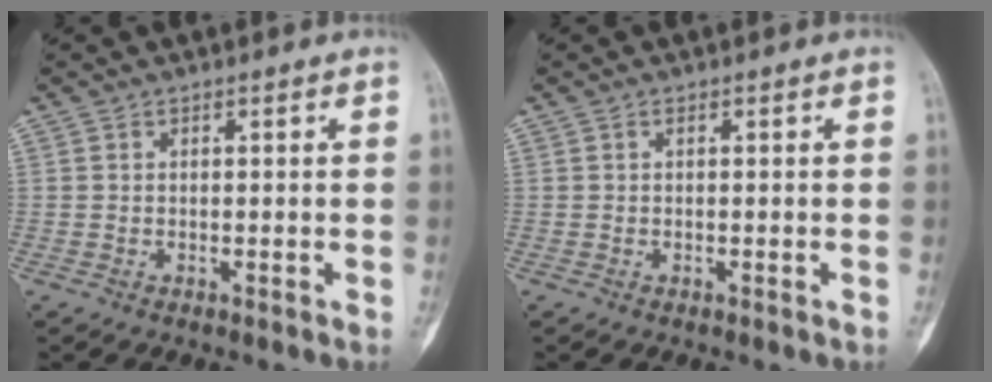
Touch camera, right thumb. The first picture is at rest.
{"total": 0.0}